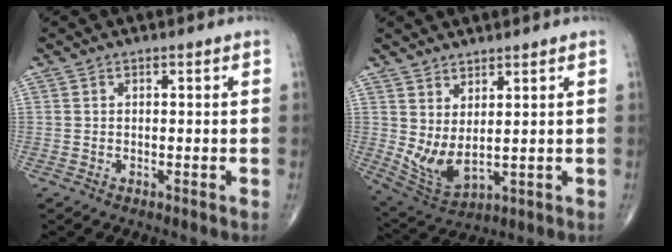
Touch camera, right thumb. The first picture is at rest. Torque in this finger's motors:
{"motor_torque": [1.16, 1.00, -0.07, -0.06, 0.04]}